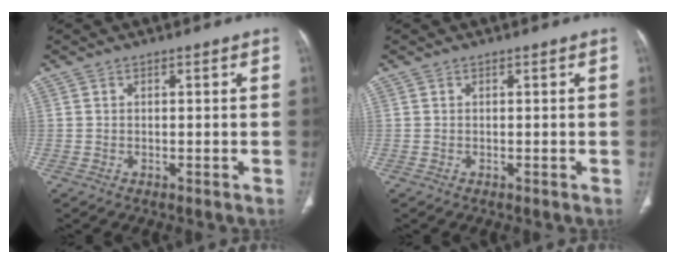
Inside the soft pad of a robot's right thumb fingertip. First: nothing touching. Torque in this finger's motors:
{"motor_torque": [-0.01, -0.13, 0.26, -0.05, -0.03]}